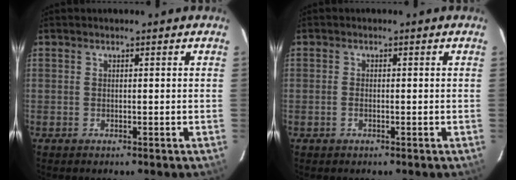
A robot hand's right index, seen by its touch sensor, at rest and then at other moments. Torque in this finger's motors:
{"motor_torque": [-0.24, -0.01, -0.04, 0.00]}